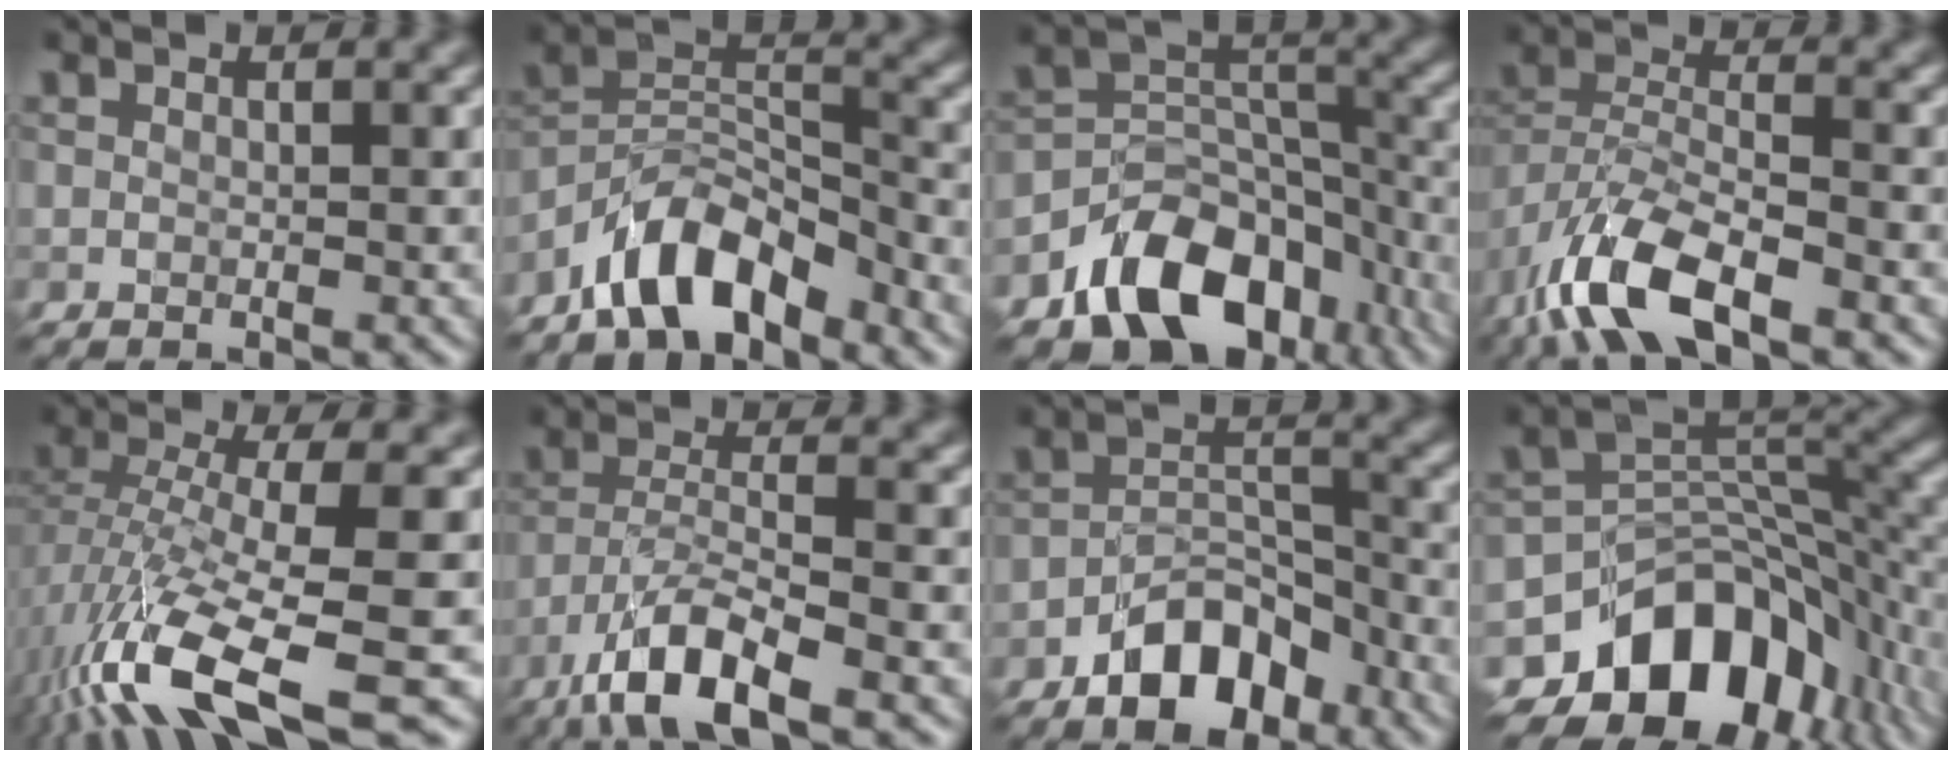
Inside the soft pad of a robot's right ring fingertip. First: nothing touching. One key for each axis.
{"total": 7.3, "fx": -5.6, "fy": 2.8, "fz": 3.9, "tx": -0.055, "ty": 0.011, "tz": -0.110}
{"total": 10.5, "fx": -6.4, "fy": 6.7, "fz": 5.0, "tx": -0.062, "ty": -0.006, "tz": -0.112}
{"total": 9.0, "fx": -5.6, "fy": 3.5, "fz": 6.1, "tx": -0.115, "ty": 0.000, "tz": -0.115}
{"total": 12.4, "fx": -5.4, "fy": 3.3, "fz": 10.7, "tx": -0.218, "ty": -0.011, "tz": -0.089}
{"total": 7.5, "fx": -4.9, "fy": 1.9, "fz": 5.4, "tx": -0.097, "ty": -0.001, "tz": -0.097}
{"total": 6.5, "fx": -4.2, "fy": 3.5, "fz": 3.5, "tx": -0.046, "ty": 0.008, "tz": -0.080}
{"total": 13.0, "fx": -6.7, "fy": 8.8, "fz": 6.9, "tx": -0.109, "ty": -0.006, "tz": -0.111}